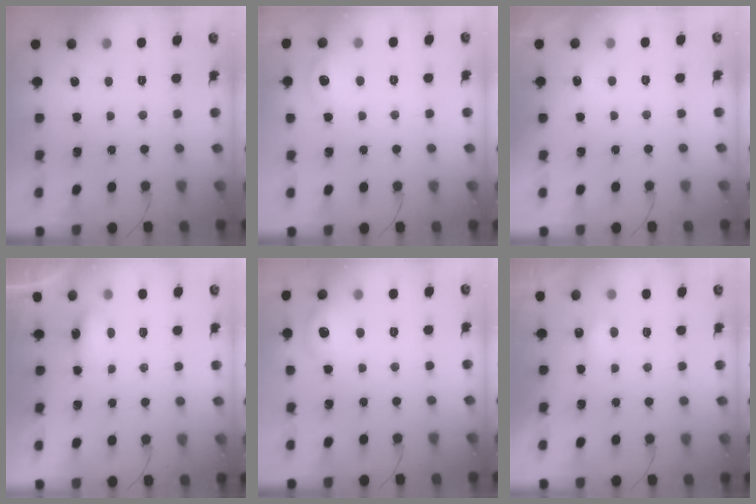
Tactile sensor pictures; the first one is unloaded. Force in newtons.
{"total": 6.8, "press": 6.6, "slide": 1.8}
{"total": 2.8, "press": 2.6, "slide": 1.1}
{"total": 7.1, "press": 4.4, "slide": 5.5}
{"total": 10.9, "press": 8.4, "slide": 7.0}
{"total": 3.6, "press": 3.5, "slide": 1.1}